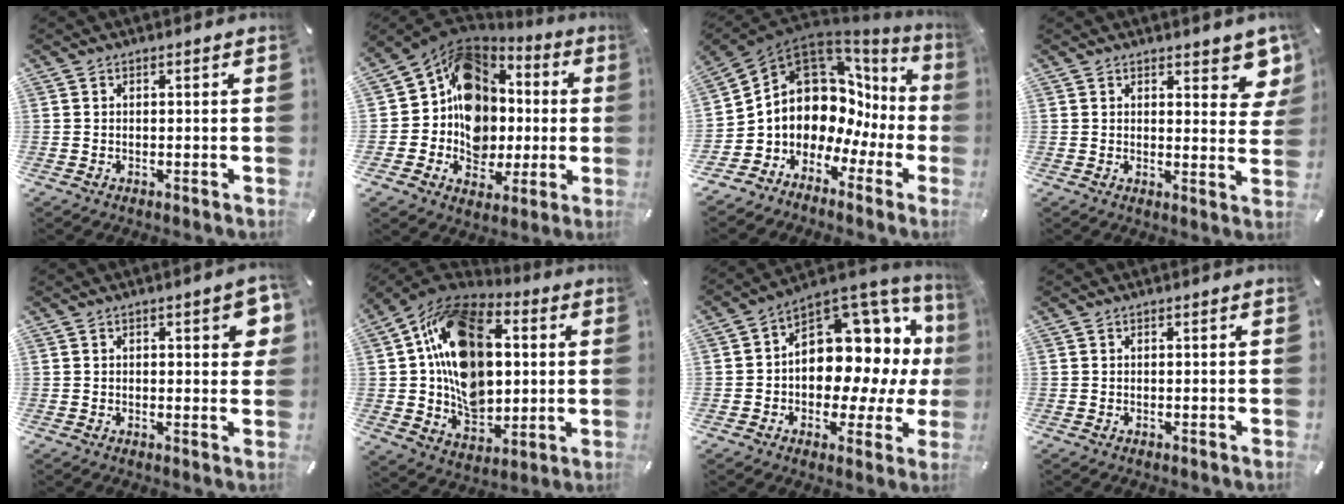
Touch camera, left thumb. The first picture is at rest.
{"total": 15.3, "force": [0.8, 13.6, 6.9], "torque": [-0.107, -0.024, 0.023]}
{"total": 10.8, "force": [4.0, 8.9, 4.7], "torque": [-0.097, -0.073, 0.080]}
{"total": 7.1, "force": [4.9, 3.4, 3.9], "torque": [-0.032, -0.036, 0.083]}
{"total": 5.8, "force": [1.4, 2.5, 5.1], "torque": [-0.064, -0.001, 0.018]}
{"total": 21.1, "force": [3.1, 16.0, 13.4], "torque": [-0.239, -0.004, 0.055]}
{"total": 12.8, "force": [3.1, 9.6, 8.0], "torque": [-0.090, -0.058, 0.053]}
{"total": 0.0}